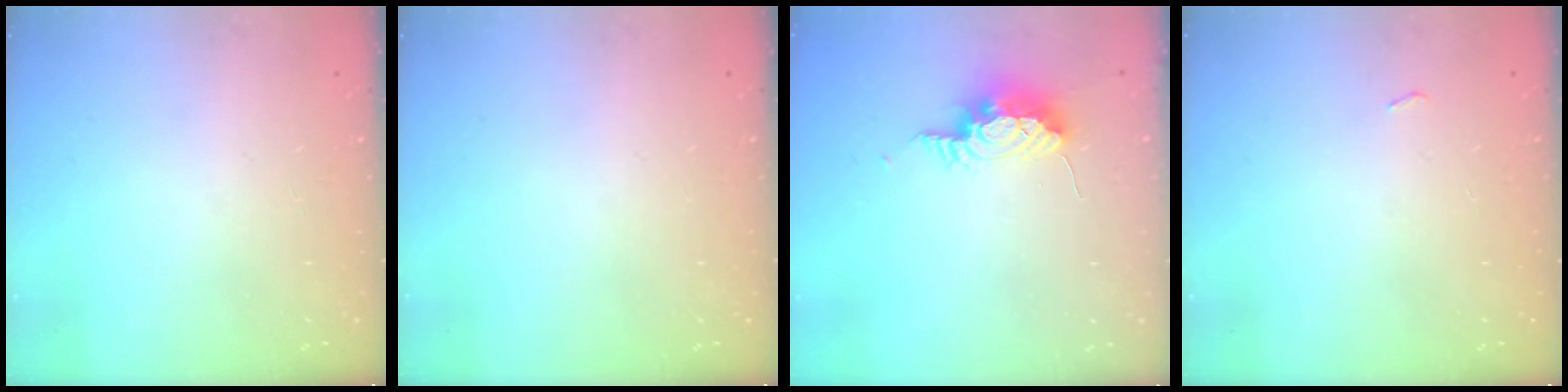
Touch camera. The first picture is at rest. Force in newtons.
{"total": 0.0}
{"total": 8.6, "press": 8.3, "slide": 2.5}
{"total": 2.7, "press": 2.3, "slide": 1.4}